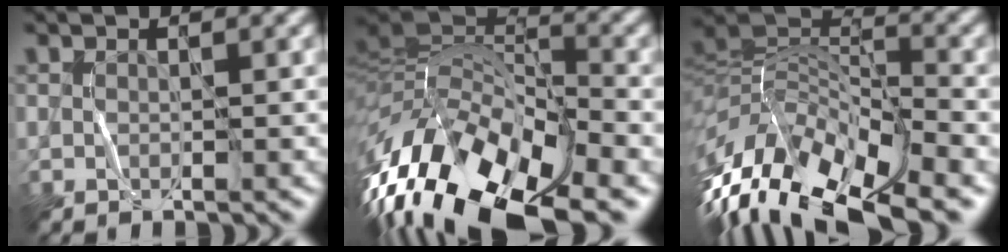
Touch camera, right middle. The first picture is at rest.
{"total": 15.7, "force": [-8.4, 6.5, 11.5], "torque": [-0.249, 0.009, -0.147]}
{"total": 14.3, "force": [-8.5, 5.6, 10.1], "torque": [-0.219, 0.009, -0.144]}